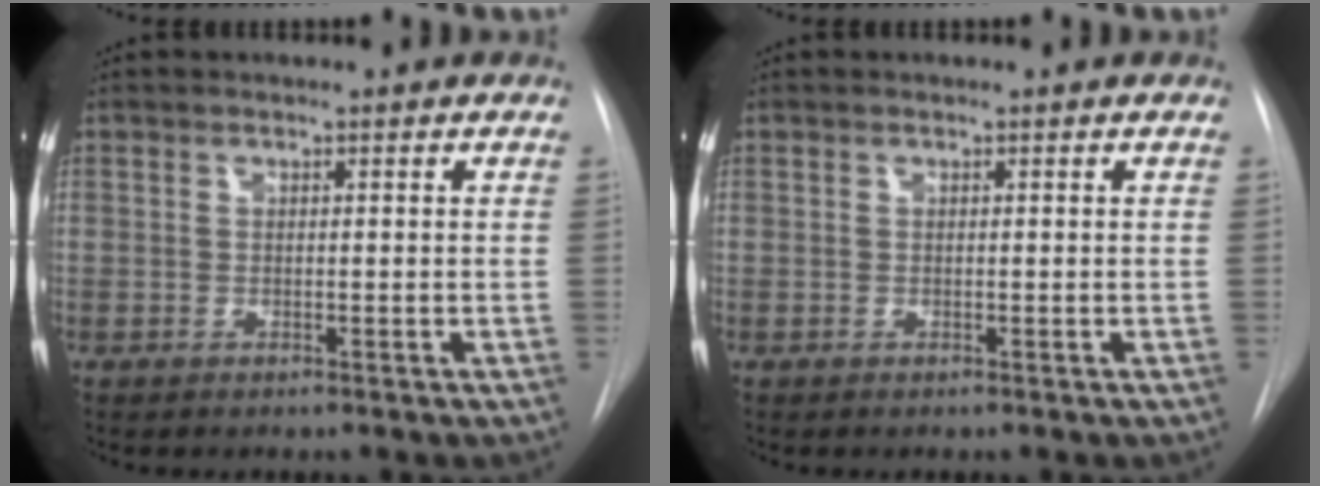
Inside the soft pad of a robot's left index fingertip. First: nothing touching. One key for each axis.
{"total": 0.0}